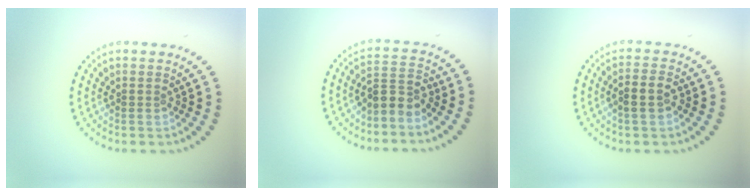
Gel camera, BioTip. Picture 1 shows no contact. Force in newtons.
{"total": 2.6, "press": 2.0, "slide": 1.6}
{"total": 2.2, "press": 2.1, "slide": 0.7}